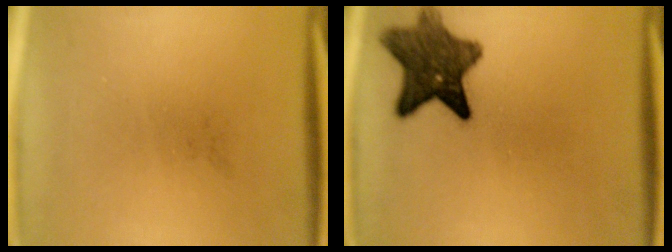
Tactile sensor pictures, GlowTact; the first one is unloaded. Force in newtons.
{"total": 9.7}